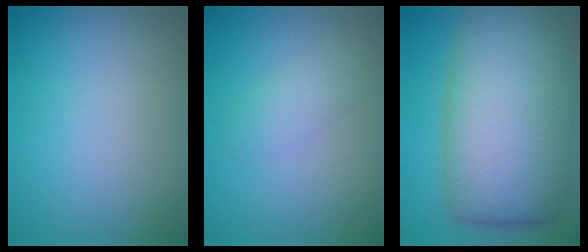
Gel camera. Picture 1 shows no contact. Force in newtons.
{"total": 1.5, "press": 1.5, "slide": 0.0}
{"total": 13.2, "press": 13.2, "slide": 0.4}